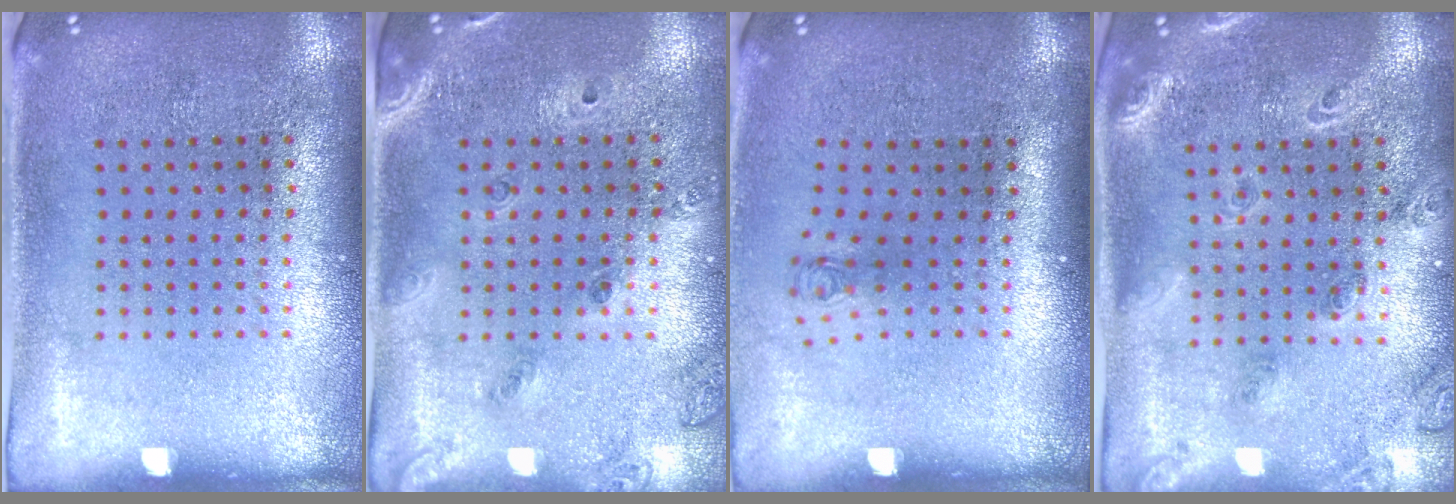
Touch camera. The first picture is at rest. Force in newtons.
{"total": 1.5, "press": 1.3, "slide": 0.7}
{"total": 0.7, "press": 0.3, "slide": 0.6}
{"total": 1.8, "press": 1.6, "slide": 0.8}